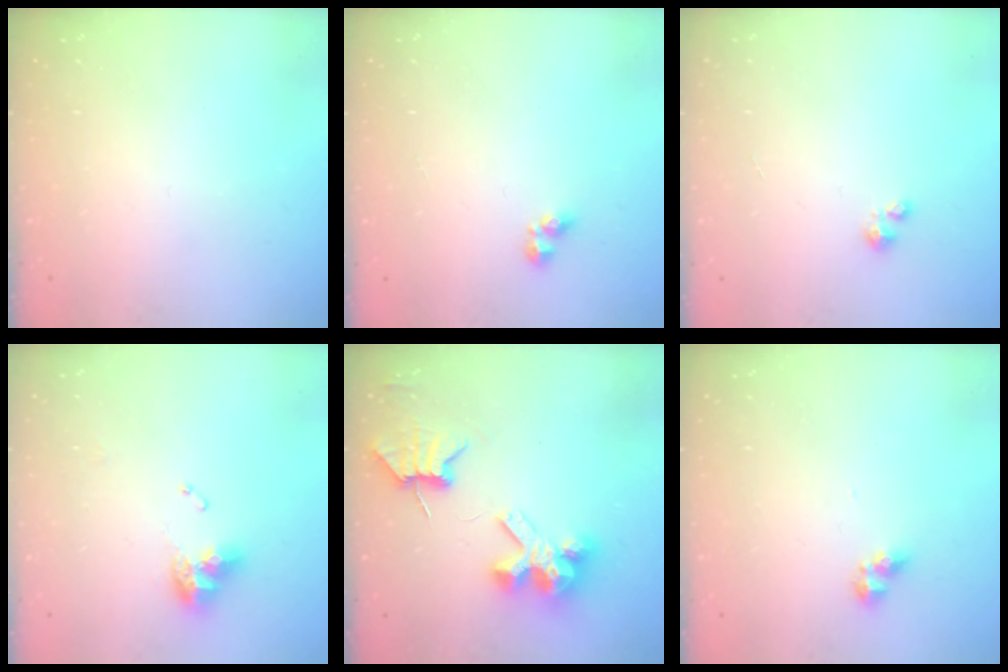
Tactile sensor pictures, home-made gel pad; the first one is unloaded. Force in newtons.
{"total": 2.7, "press": 2.5, "slide": 1.1}
{"total": 1.4, "press": 1.4, "slide": 0.2}
{"total": 12.7, "press": 12.6, "slide": 1.3}
{"total": 8.2, "press": 8.1, "slide": 1.1}
{"total": 4.6, "press": 4.6, "slide": 0.1}